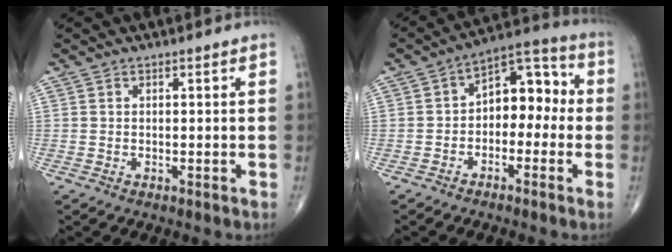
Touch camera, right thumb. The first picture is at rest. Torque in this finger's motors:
{"motor_torque": [0.25, -0.17, 0.41, 0.10, 0.17]}